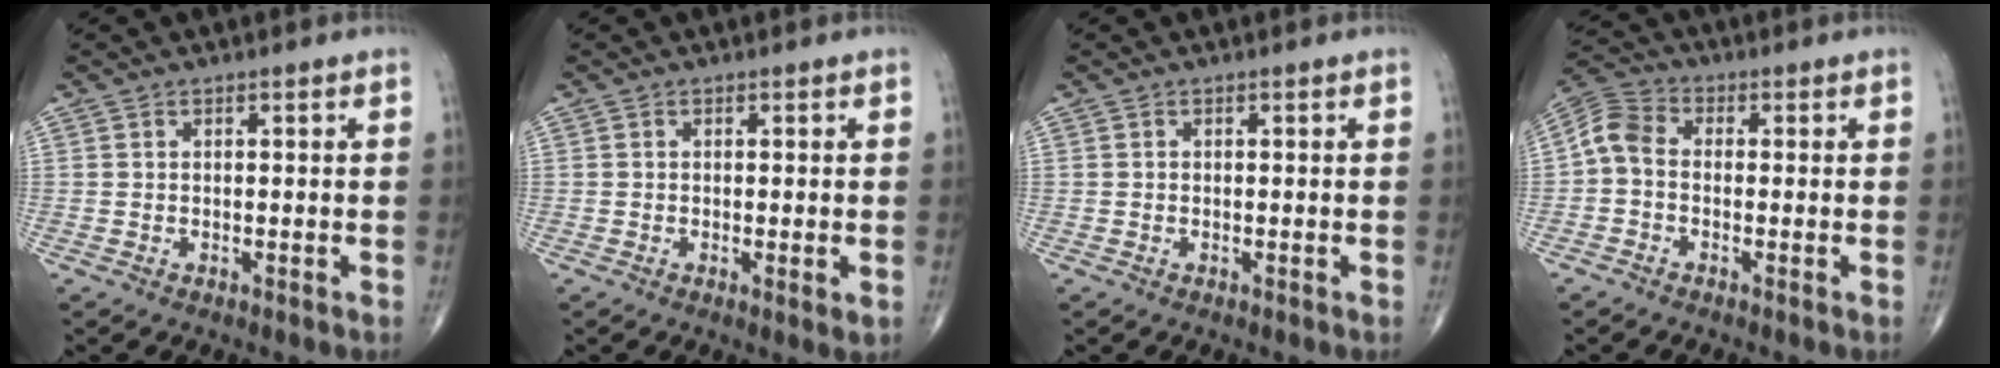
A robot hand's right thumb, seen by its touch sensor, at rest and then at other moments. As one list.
[{"total": 1.8, "force": [-0.2, 0.2, 1.8], "torque": [-0.033, -0.008, -0.005]}, {"total": 0.0}, {"total": 5.5, "force": [-0.8, 3.8, 3.8], "torque": [-0.070, 0.020, -0.035]}]